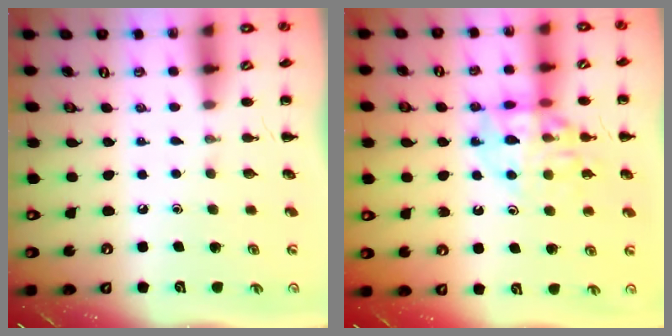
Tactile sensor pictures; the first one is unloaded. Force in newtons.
{"total": 13.0, "press": 12.9, "slide": 1.9}